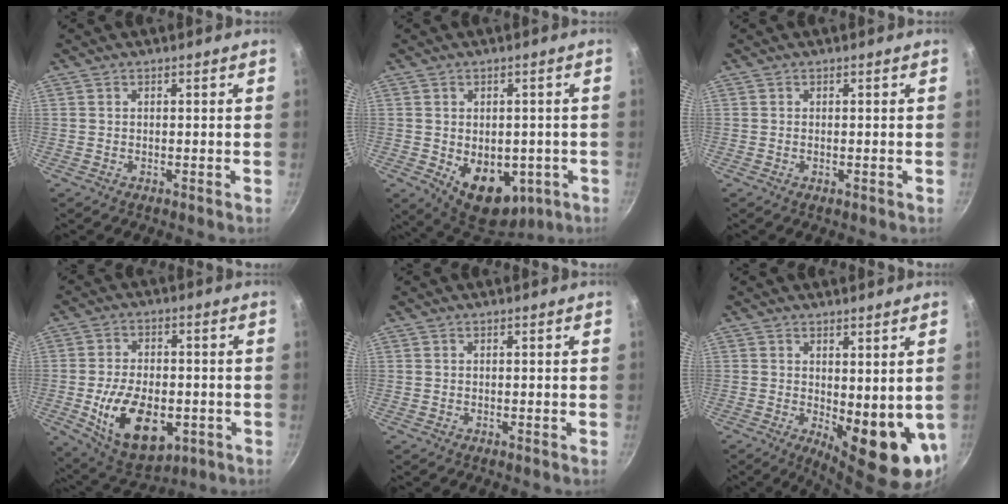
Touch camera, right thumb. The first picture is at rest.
{"total": 12.8, "force": [-3.1, 8.7, 8.9], "torque": [-0.086, -0.013, -0.023]}
{"total": 0.6, "force": [-0.1, 0.3, 0.5], "torque": [-0.009, 0.000, -0.003]}
{"total": 16.4, "force": [-4.1, 9.8, 12.5], "torque": [-0.192, 0.004, -0.051]}
{"total": 0.0}
{"total": 11.3, "force": [0.1, 4.6, 10.4], "torque": [-0.112, -0.020, 0.015]}